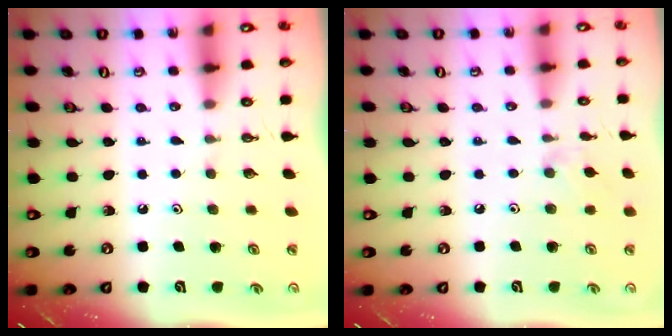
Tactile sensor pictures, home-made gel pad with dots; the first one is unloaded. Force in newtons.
{"total": 5.9, "press": 5.8, "slide": 0.8}